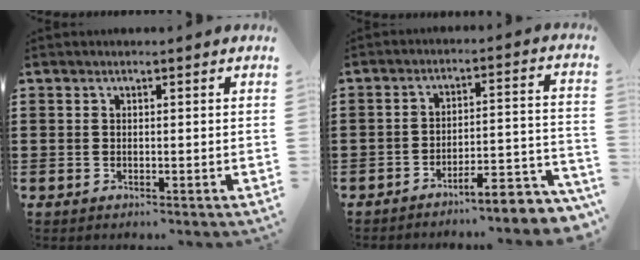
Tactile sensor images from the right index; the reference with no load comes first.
{"total": 5.4, "force": [-4.9, 0.1, 2.2], "torque": [-0.036, -0.015, -0.095]}